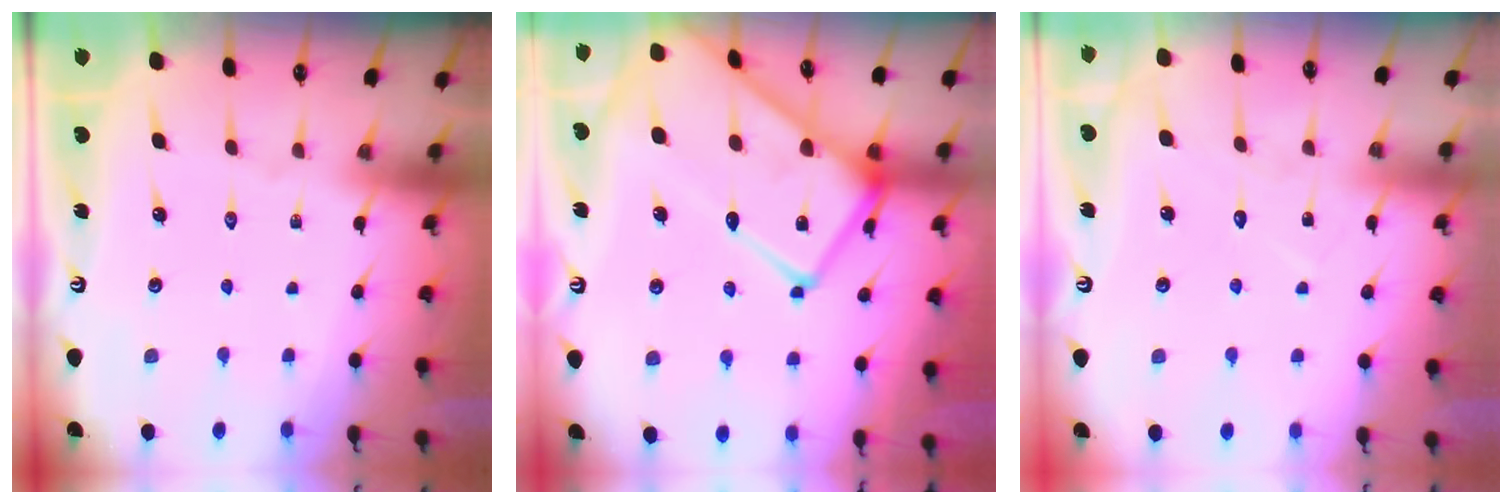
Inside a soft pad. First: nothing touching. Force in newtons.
{"total": 21.9, "press": 21.8, "slide": 1.9}
{"total": 6.7, "press": 6.7, "slide": 0.4}